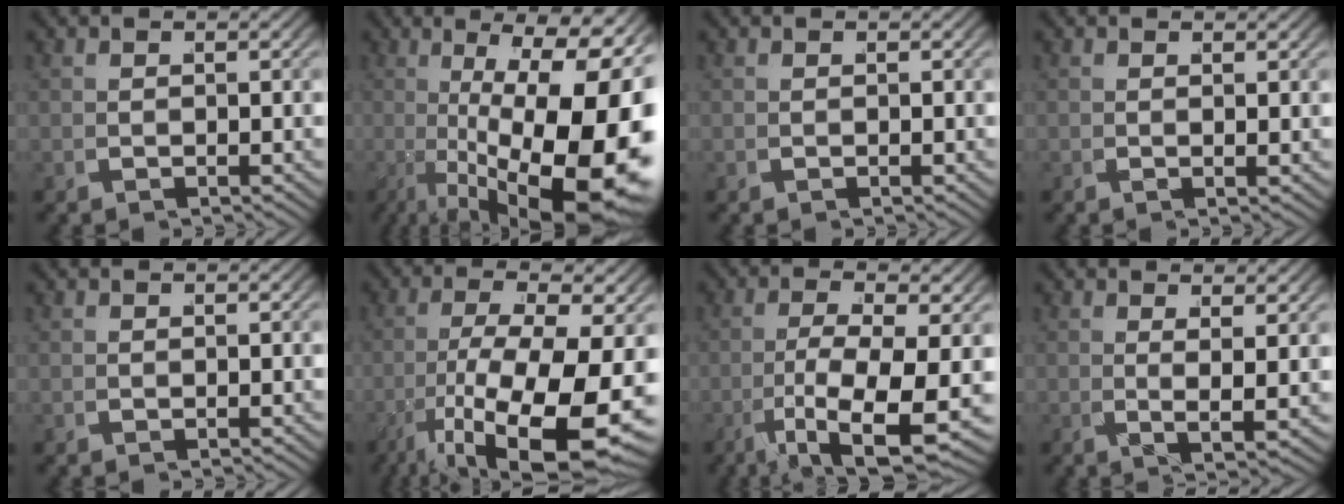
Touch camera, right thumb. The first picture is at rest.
{"total": 20.3, "force": [-1.9, 10.4, 17.4], "torque": [-0.266, -0.063, 0.012]}
{"total": 0.0}
{"total": 0.6, "force": [0.3, 0.1, 0.5], "torque": [-0.011, -0.002, 0.005]}
{"total": 0.0}
{"total": 15.0, "force": [-4.2, 7.8, 12.1], "torque": [-0.234, -0.071, -0.024]}
{"total": 10.4, "force": [-2.3, 4.5, 9.1], "torque": [-0.186, -0.046, -0.013]}
{"total": 3.2, "force": [1.0, 0.5, 3.0], "torque": [-0.054, -0.007, 0.018]}